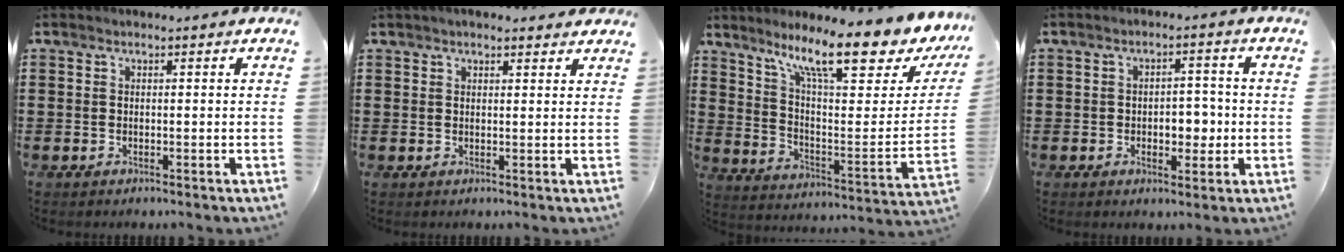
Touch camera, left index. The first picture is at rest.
{"total": 2.2, "force": [2.0, 1.0, 0.5], "torque": [-0.015, 0.004, 0.037]}
{"total": 13.8, "force": [10.3, 2.4, 8.9], "torque": [-0.165, -0.063, 0.169]}
{"total": 4.8, "force": [-0.8, 2.8, 3.8], "torque": [-0.056, 0.002, -0.021]}